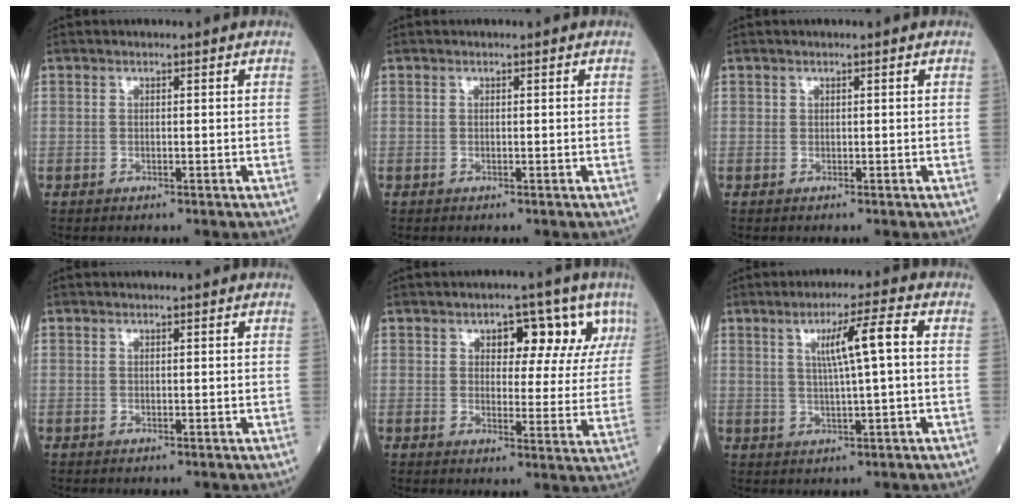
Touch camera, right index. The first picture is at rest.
{"total": 0.0}
{"total": 0.0}
{"total": 0.0}
{"total": 8.4, "force": [4.1, 4.5, 5.8], "torque": [-0.052, 0.017, 0.050]}
{"total": 6.5, "force": [1.3, -0.3, 6.4], "torque": [-0.107, 0.006, 0.022]}